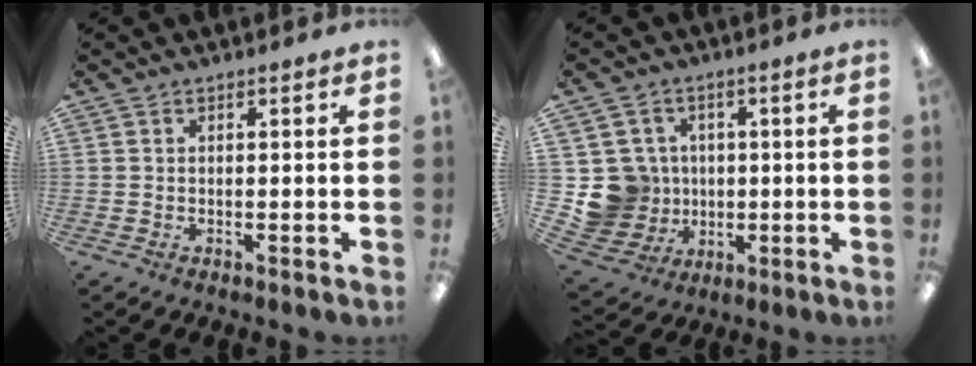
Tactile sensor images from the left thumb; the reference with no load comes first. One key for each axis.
{"total": 10.6, "fx": 0.1, "fy": 10.4, "fz": 2.1, "tx": -0.075, "ty": 0.002, "tz": 0.015}